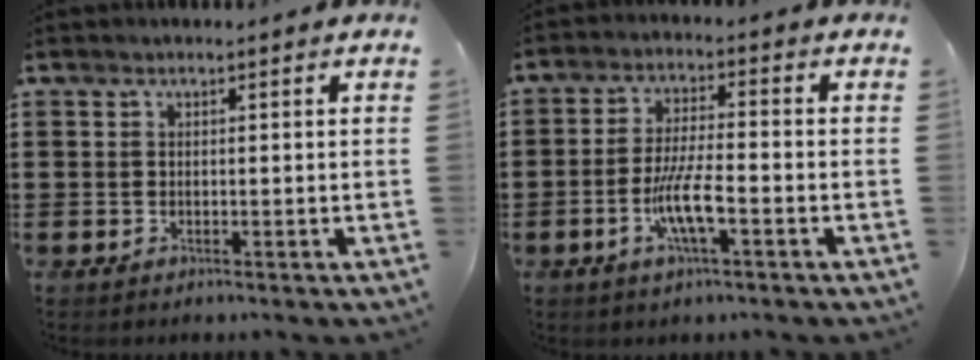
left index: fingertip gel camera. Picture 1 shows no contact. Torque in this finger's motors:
{"motor_torque": [1.56, 0.58, 0.63, 0.21]}